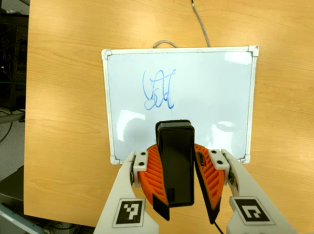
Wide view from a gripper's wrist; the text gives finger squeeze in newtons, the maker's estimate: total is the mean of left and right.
{"total": 11.9, "left": 11.1, "right": 12.7}